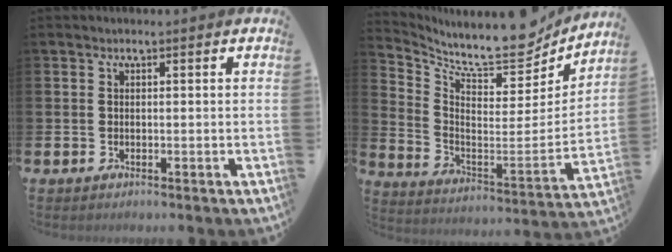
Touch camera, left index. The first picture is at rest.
{"total": 9.7, "force": [8.8, 2.5, 3.2], "torque": [-0.072, -0.085, 0.144]}